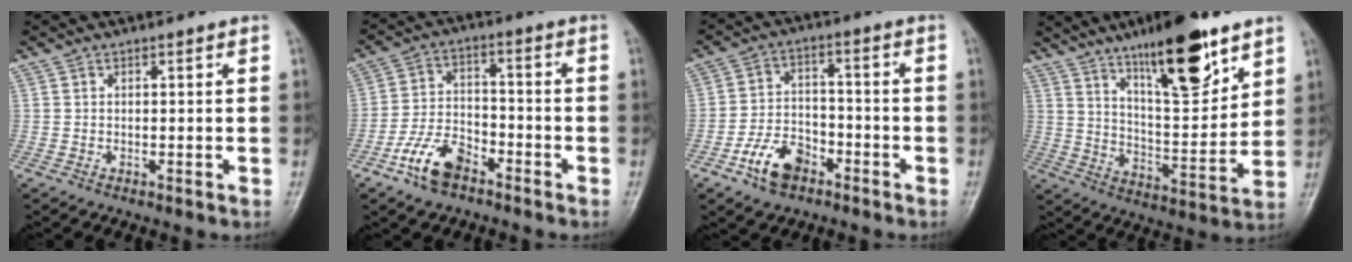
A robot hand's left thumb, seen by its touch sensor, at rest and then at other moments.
{"total": 8.9, "force": [-5.5, 4.9, 5.1], "torque": [-0.092, 0.028, -0.107]}
{"total": 8.8, "force": [-5.0, 5.4, 4.9], "torque": [-0.074, 0.030, -0.092]}
{"total": 17.8, "force": [11.1, 5.1, 12.9], "torque": [-0.175, -0.062, 0.191]}